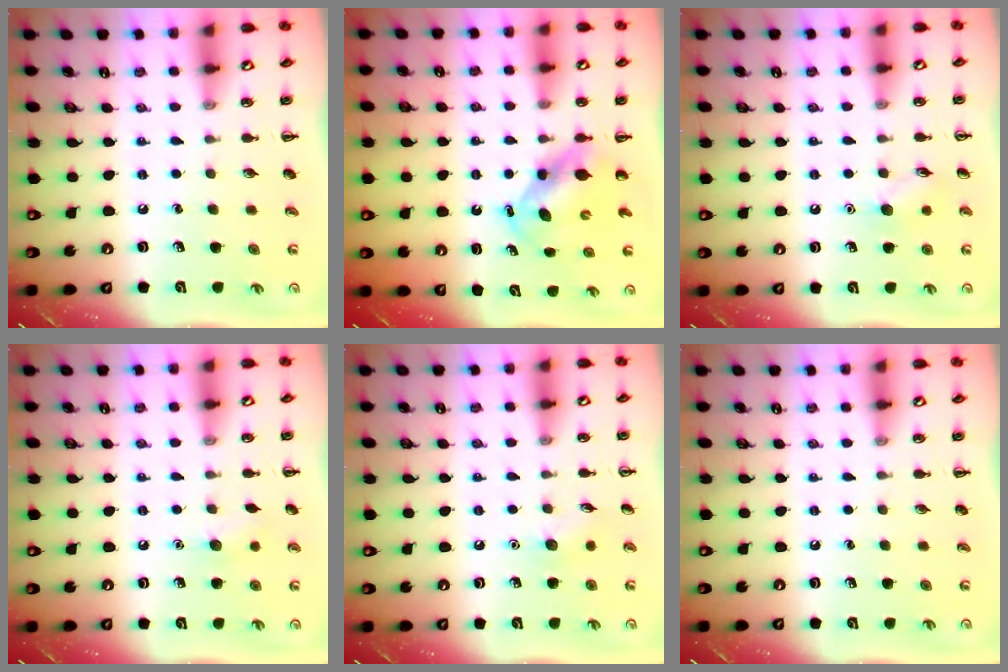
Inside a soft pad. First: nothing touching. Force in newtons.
{"total": 5.7, "press": 5.7, "slide": 0.8}
{"total": 6.8, "press": 6.8, "slide": 0.6}
{"total": 6.5, "press": 6.3, "slide": 1.8}
{"total": 6.6, "press": 6.3, "slide": 1.8}
{"total": 0.0}